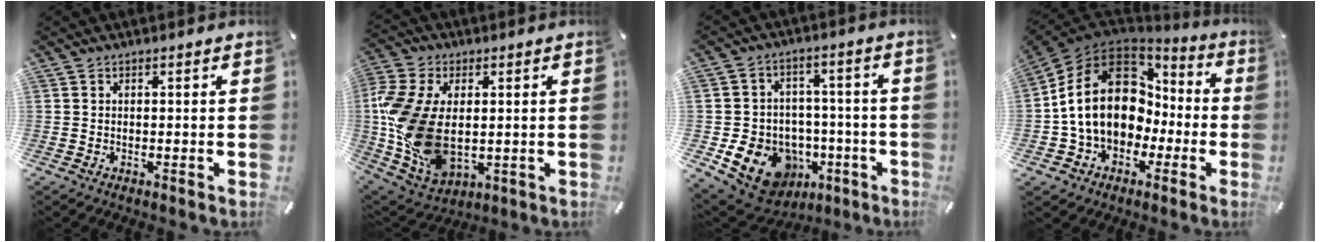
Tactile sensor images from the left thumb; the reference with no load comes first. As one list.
[{"total": 16.7, "force": [0.4, 11.6, 11.9], "torque": [-0.282, -0.003, 0.010]}, {"total": 14.4, "force": [-5.4, 11.9, 6.0], "torque": [-0.100, 0.029, -0.079]}, {"total": 18.9, "force": [0.7, 15.1, 11.4], "torque": [-0.233, 0.005, 0.018]}]